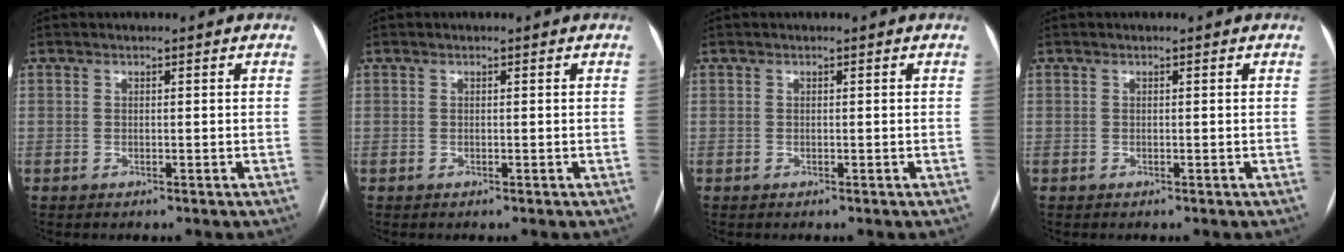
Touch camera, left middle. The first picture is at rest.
{"total": 0.0}
{"total": 0.0}
{"total": 0.0}